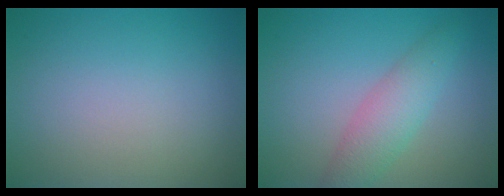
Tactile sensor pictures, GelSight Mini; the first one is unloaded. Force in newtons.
{"total": 3.6, "press": 3.6, "slide": 0.1}